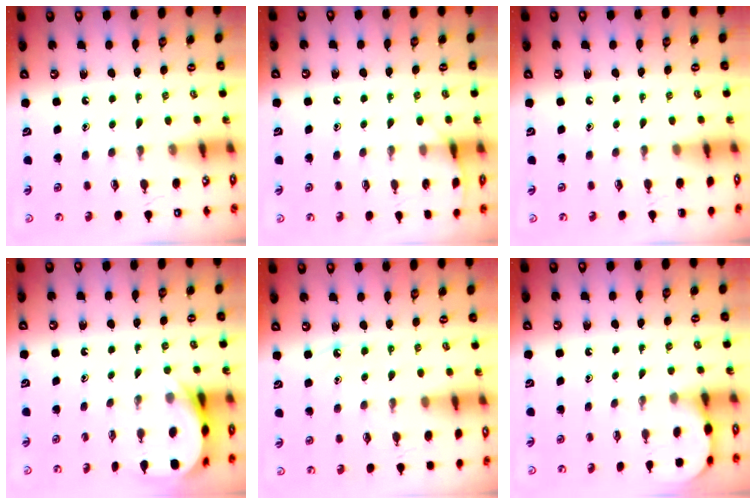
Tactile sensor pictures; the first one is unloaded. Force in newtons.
{"total": 5.6, "press": 5.5, "slide": 0.7}
{"total": 0.0}
{"total": 5.5, "press": 5.5, "slide": 0.4}
{"total": 5.5, "press": 5.4, "slide": 0.7}
{"total": 1.8, "press": 1.8, "slide": 0.1}